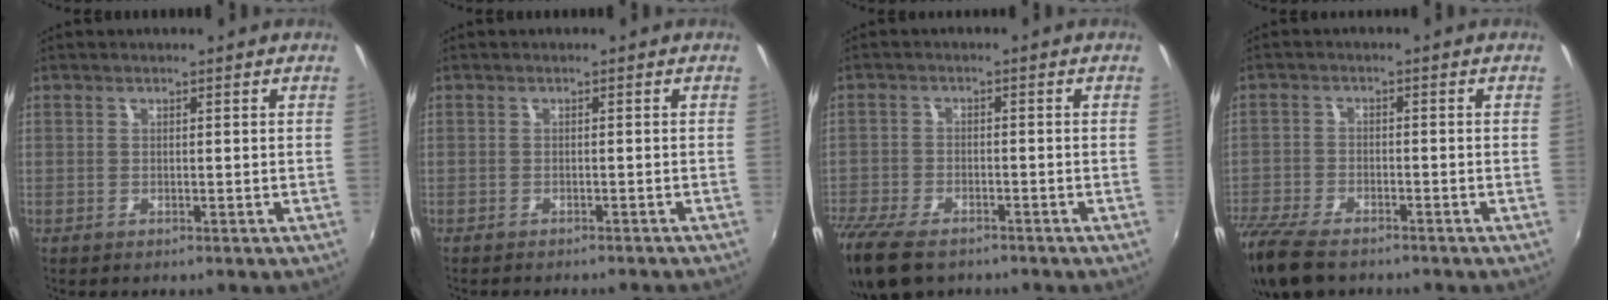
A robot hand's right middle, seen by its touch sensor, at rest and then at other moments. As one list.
[{"total": 3.9, "force": [-3.6, 0.8, 1.4], "torque": [-0.033, -0.013, -0.049]}, {"total": 12.5, "force": [-9.2, 5.5, 6.3], "torque": [-0.169, -0.042, -0.170]}, {"total": 12.6, "force": [-9.8, 4.8, 6.3], "torque": [-0.170, -0.038, -0.183]}]